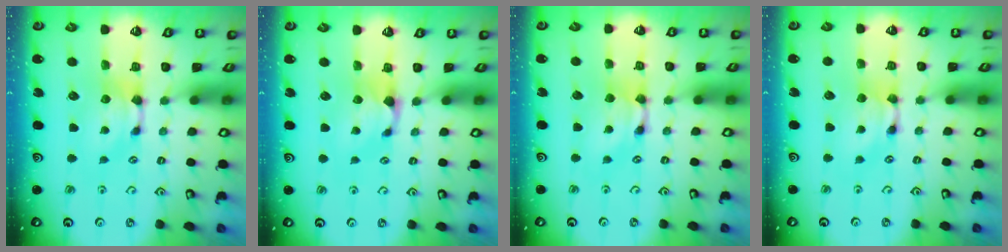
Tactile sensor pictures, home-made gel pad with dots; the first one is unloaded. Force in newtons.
{"total": 1.3, "press": 0.7, "slide": 1.0}
{"total": 1.6, "press": 1.5, "slide": 0.1}
{"total": 1.6, "press": 1.6, "slide": 0.2}